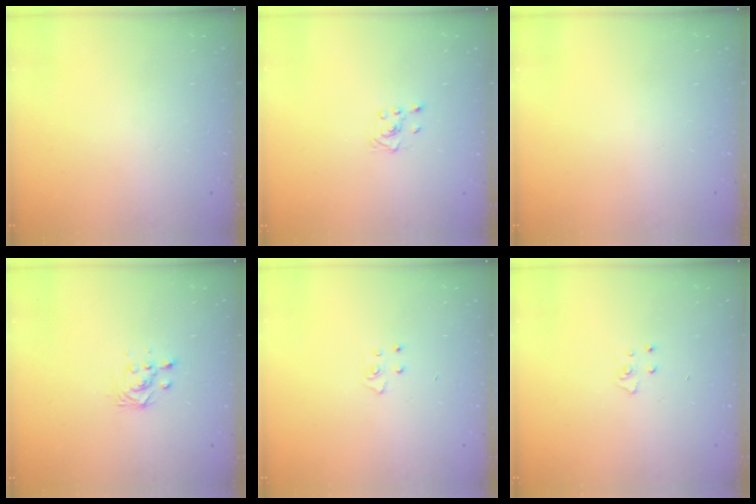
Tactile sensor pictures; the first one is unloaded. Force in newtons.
{"total": 1.9, "press": 1.8, "slide": 0.6}
{"total": 0.0}
{"total": 2.9, "press": 2.9, "slide": 0.4}
{"total": 4.4, "press": 4.4, "slide": 0.3}
{"total": 3.9, "press": 3.9, "slide": 0.3}